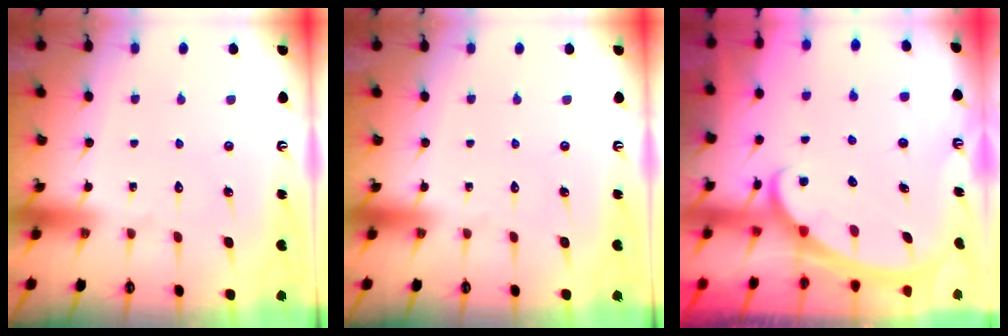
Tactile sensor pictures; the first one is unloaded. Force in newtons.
{"total": 0.0}
{"total": 2.3, "press": 2.3, "slide": 0.3}